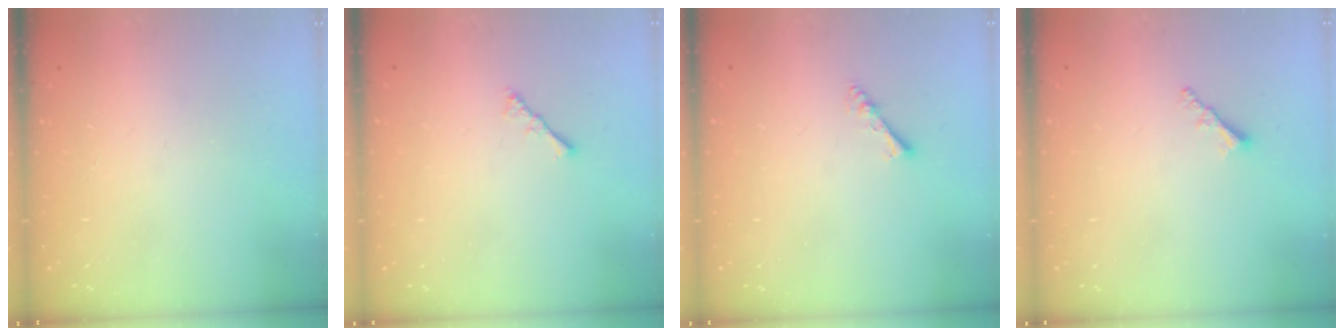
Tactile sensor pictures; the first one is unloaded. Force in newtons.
{"total": 2.1, "press": 2.0, "slide": 0.4}
{"total": 2.7, "press": 2.7, "slide": 0.4}
{"total": 1.9, "press": 1.9, "slide": 0.5}